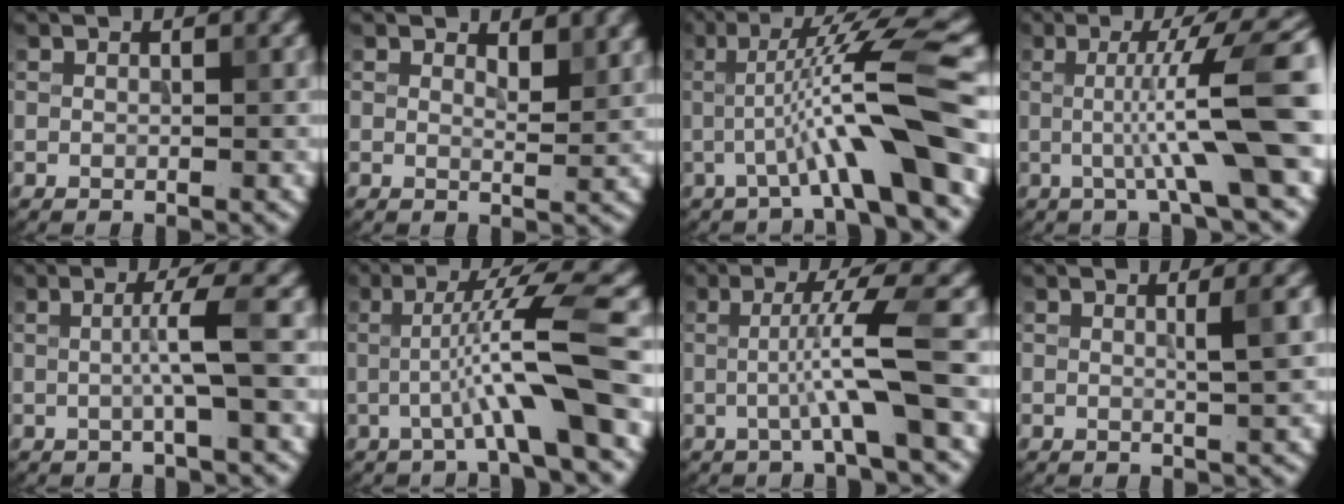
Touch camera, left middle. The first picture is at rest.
{"total": 2.2, "force": [1.5, 0.8, 1.4], "torque": [-0.020, -0.005, 0.026]}
{"total": 8.8, "force": [-1.7, 0.7, 8.6], "torque": [-0.137, 0.013, -0.025]}
{"total": 8.6, "force": [-0.2, 1.2, 8.5], "torque": [-0.121, 0.005, -0.004]}
{"total": 3.1, "force": [0.0, 0.3, 3.1], "torque": [-0.054, 0.000, -0.005]}
{"total": 7.0, "force": [-1.3, 0.4, 6.9], "torque": [-0.115, 0.016, -0.025]}
{"total": 5.1, "force": [-0.7, 0.3, 5.0], "torque": [-0.085, 0.008, -0.020]}
{"total": 2.5, "force": [0.6, 0.6, 2.4], "torque": [-0.025, 0.005, 0.003]}